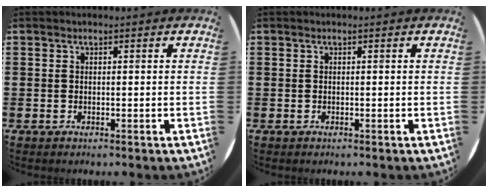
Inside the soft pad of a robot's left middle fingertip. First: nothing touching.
{"total": 0.0}